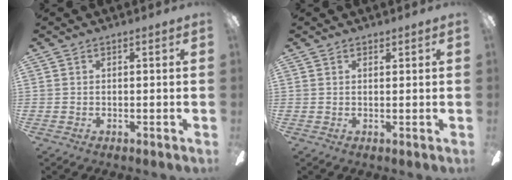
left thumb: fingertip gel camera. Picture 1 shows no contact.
{"total": 1.1, "force": [0.9, 0.6, 0.2], "torque": [0.003, -0.003, 0.015]}